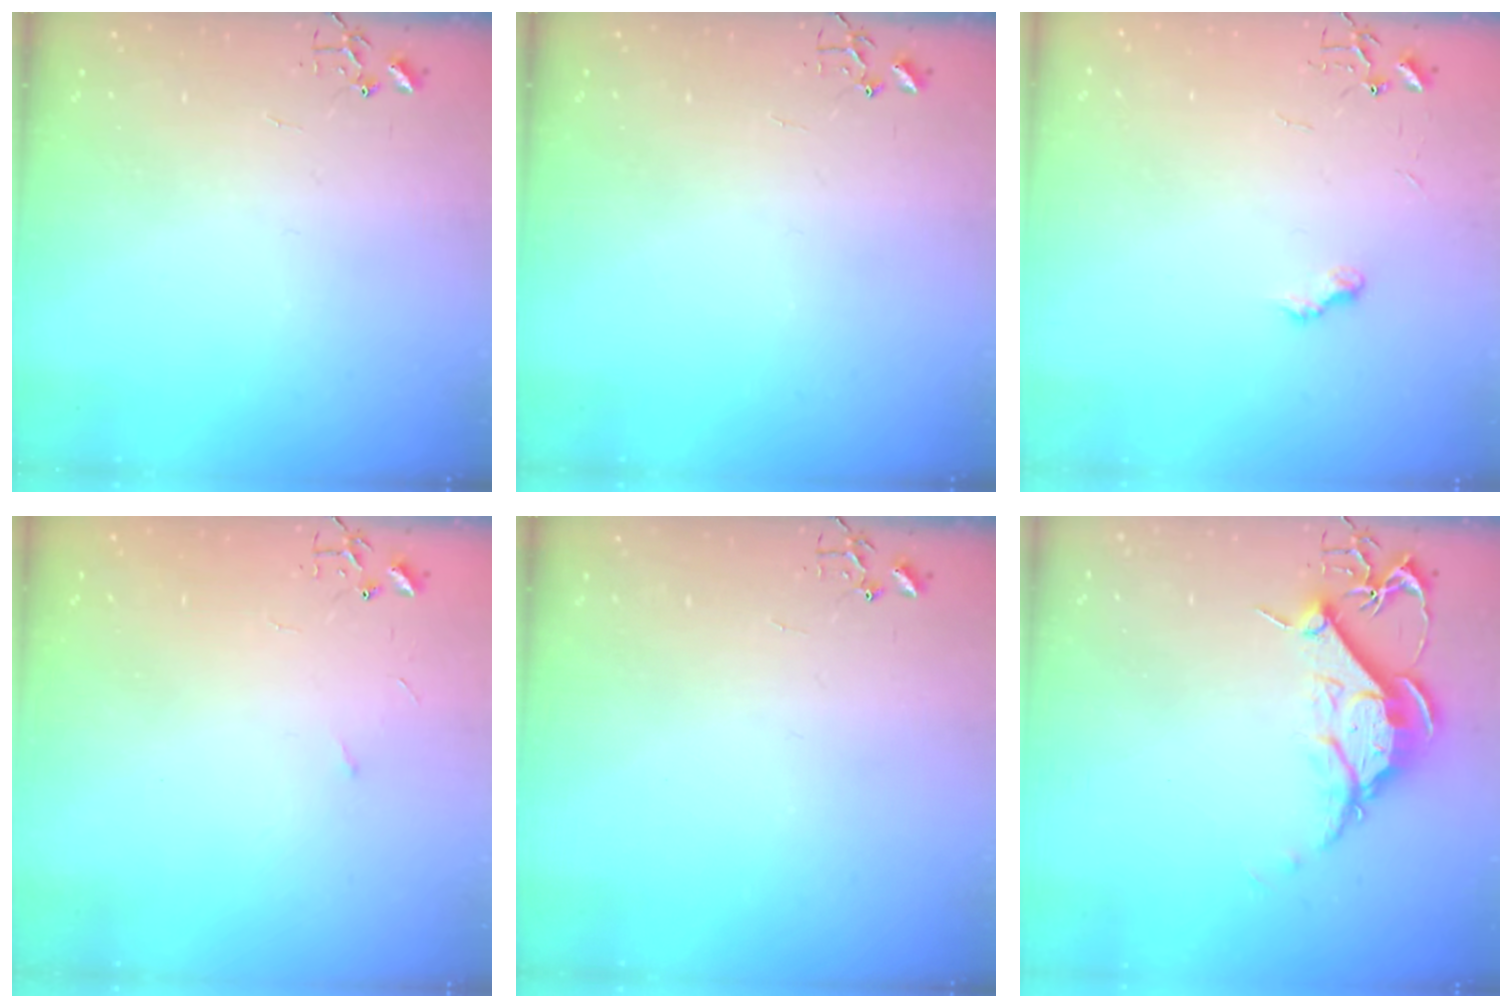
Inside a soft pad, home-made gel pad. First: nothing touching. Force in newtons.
{"total": 0.0}
{"total": 5.4, "press": 5.4, "slide": 0.6}
{"total": 2.6, "press": 2.6, "slide": 0.4}
{"total": 0.0}
{"total": 13.0, "press": 13.0, "slide": 0.7}